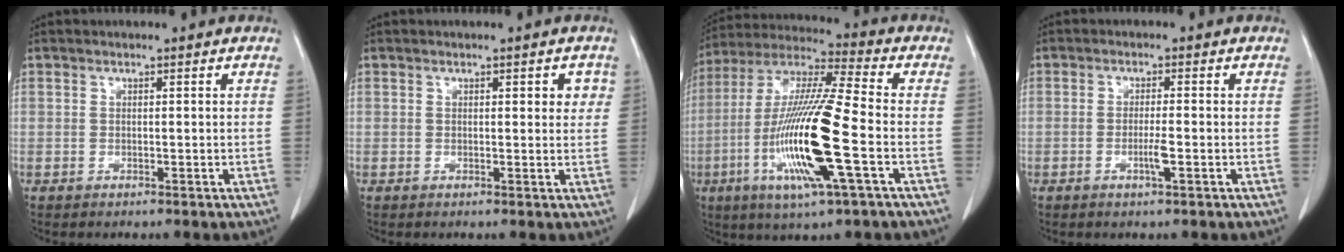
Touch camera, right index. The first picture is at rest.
{"total": 2.5, "force": [0.9, 1.1, 2.1], "torque": [-0.019, 0.001, 0.008]}
{"total": 18.4, "force": [-5.0, 0.9, 17.7], "torque": [-0.363, -0.017, -0.095]}
{"total": 2.5, "force": [-0.8, 0.0, 2.4], "torque": [-0.045, -0.002, -0.014]}